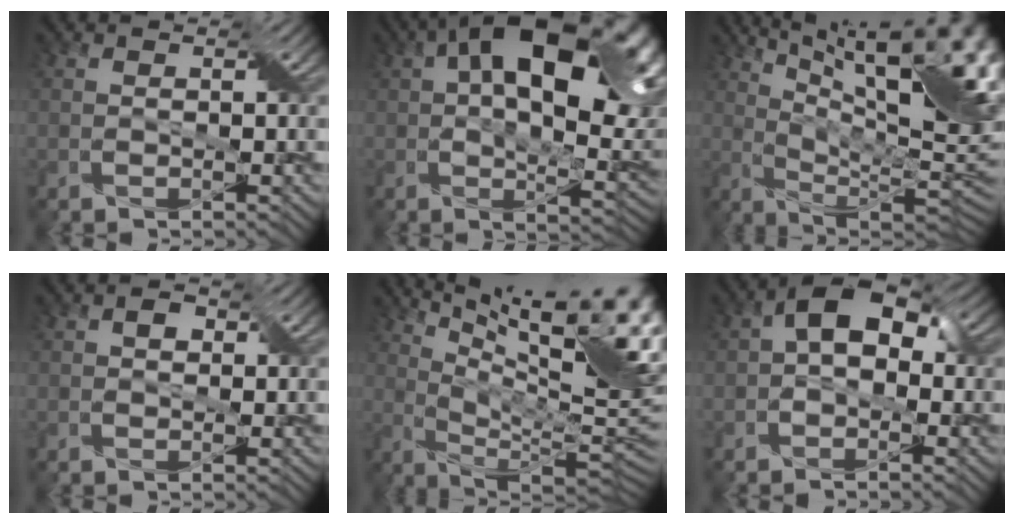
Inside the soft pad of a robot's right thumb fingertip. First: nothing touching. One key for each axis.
{"total": 20.3, "fx": 5.7, "fy": 10.4, "fz": 16.4, "tx": -0.259, "ty": 0.015, "tz": 0.091}
{"total": 20.8, "fx": 9.7, "fy": 6.5, "fz": 17.3, "tx": -0.240, "ty": 0.042, "tz": 0.148}
{"total": 1.5, "fx": 0.3, "fy": 1.2, "fz": 0.9, "tx": -0.016, "ty": 0.002, "tz": 0.001}
{"total": 18.8, "fx": 9.3, "fy": 5.3, "fz": 15.5, "tx": -0.213, "ty": 0.012, "tz": 0.151}
{"total": 6.9, "fx": 0.8, "fy": 4.3, "fz": 5.3, "tx": -0.093, "ty": 0.011, "tz": 0.002}